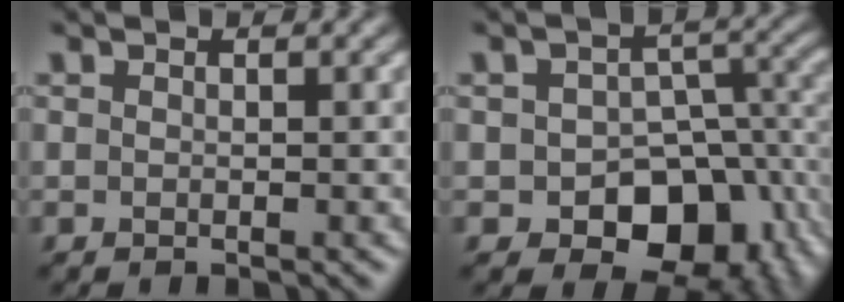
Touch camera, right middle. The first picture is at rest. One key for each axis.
{"total": 9.8, "fx": -3.2, "fy": 6.3, "fz": 6.8, "tx": -0.095, "ty": -0.012, "tz": -0.040}